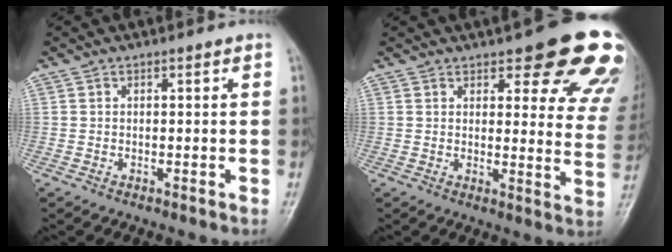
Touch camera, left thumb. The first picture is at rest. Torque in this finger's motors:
{"motor_torque": [0.93, 0.13, 1.61, -1.16, 0.12]}